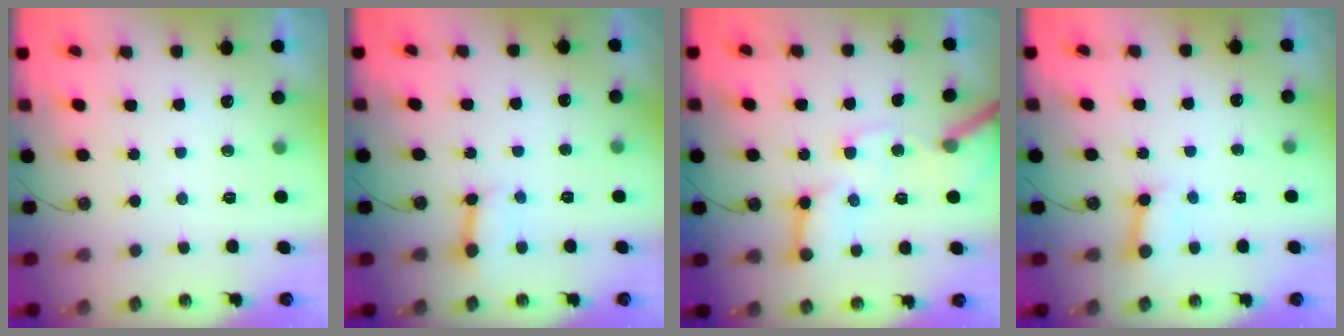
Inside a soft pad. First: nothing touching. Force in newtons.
{"total": 4.7, "press": 4.7, "slide": 0.4}
{"total": 14.4, "press": 14.3, "slide": 1.7}
{"total": 3.6, "press": 3.6, "slide": 0.2}